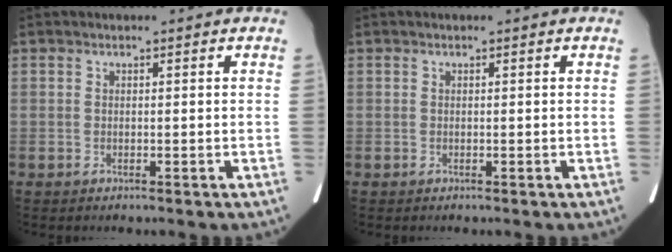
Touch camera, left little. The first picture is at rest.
{"total": 0.0}